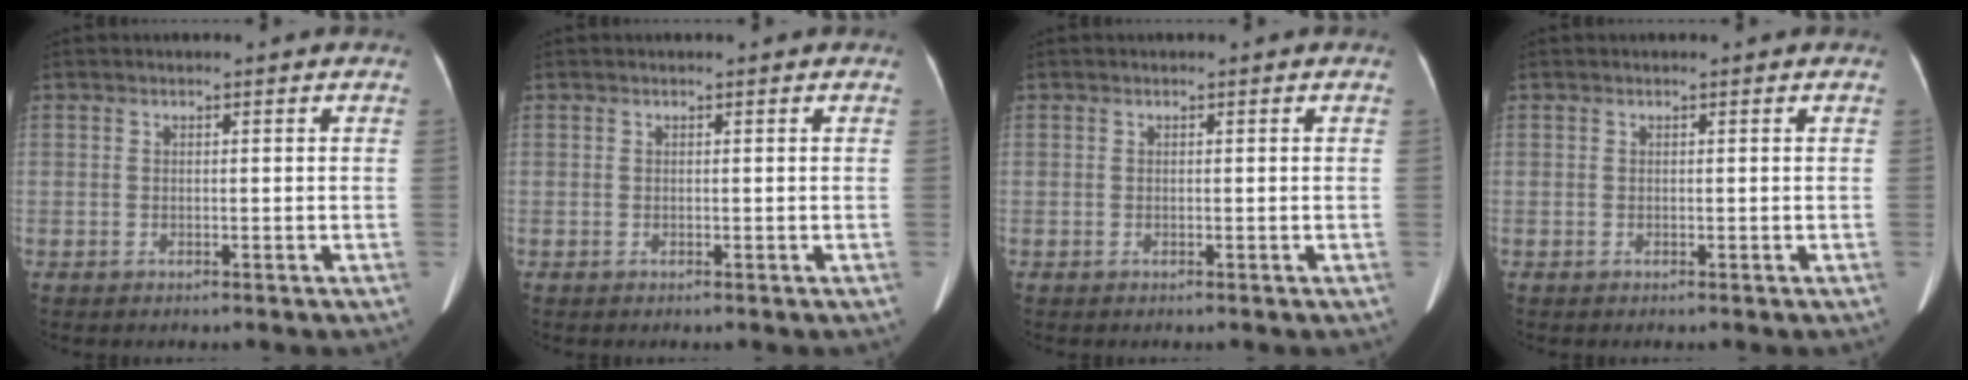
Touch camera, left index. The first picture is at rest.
{"total": 0.0}
{"total": 0.0}
{"total": 0.0}